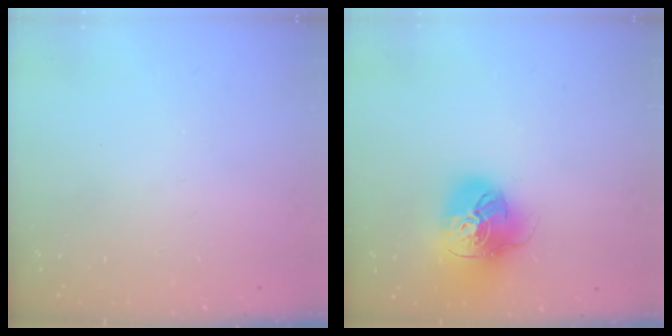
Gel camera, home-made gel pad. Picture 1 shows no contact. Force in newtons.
{"total": 19.5, "press": 19.4, "slide": 2.2}